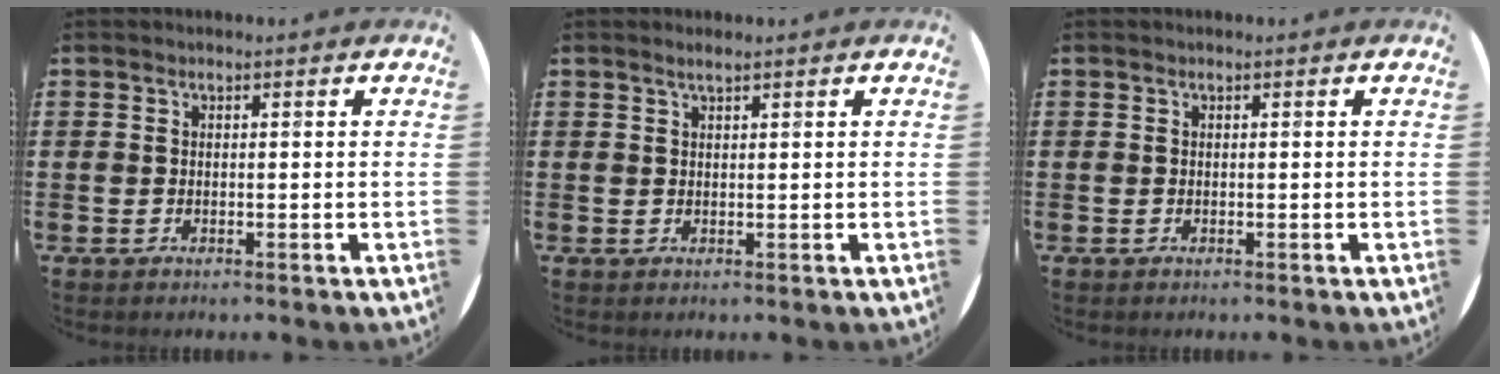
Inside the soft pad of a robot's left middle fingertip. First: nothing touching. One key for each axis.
{"total": 1.1, "fx": 0.9, "fy": 0.0, "fz": 0.5, "tx": -0.010, "ty": 0.002, "tz": 0.017}
{"total": 0.0}